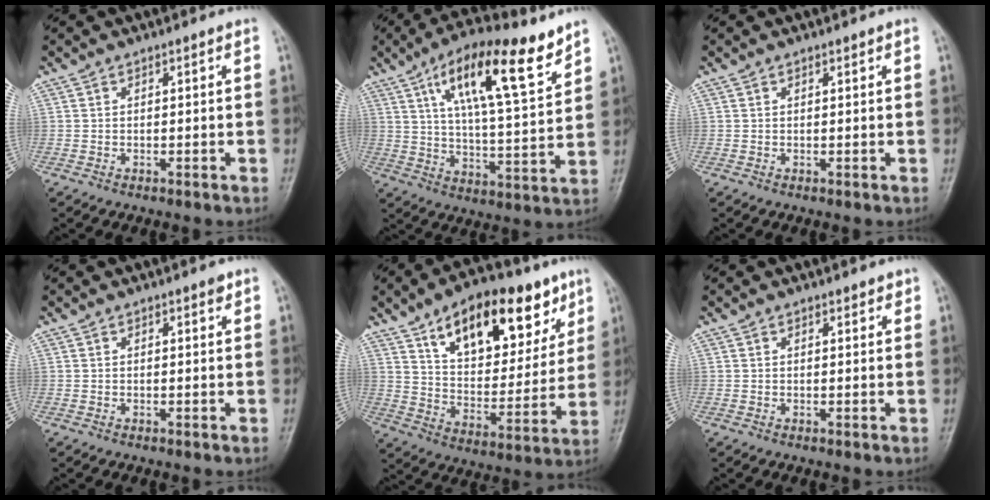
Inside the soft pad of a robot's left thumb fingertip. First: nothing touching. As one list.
[{"total": 18.0, "force": [10.2, 5.1, 14.0], "torque": [-0.207, -0.036, 0.171]}, {"total": 0.5, "force": [0.4, 0.2, 0.3], "torque": [-0.004, -0.002, 0.005]}, {"total": 1.1, "force": [0.7, 0.4, 0.7], "torque": [-0.006, -0.002, 0.007]}, {"total": 23.1, "force": [12.6, 11.6, 15.6], "torque": [-0.189, -0.034, 0.204]}, {"total": 1.4, "force": [1.0, 0.7, 0.6], "torque": [0.001, -0.005, 0.010]}]